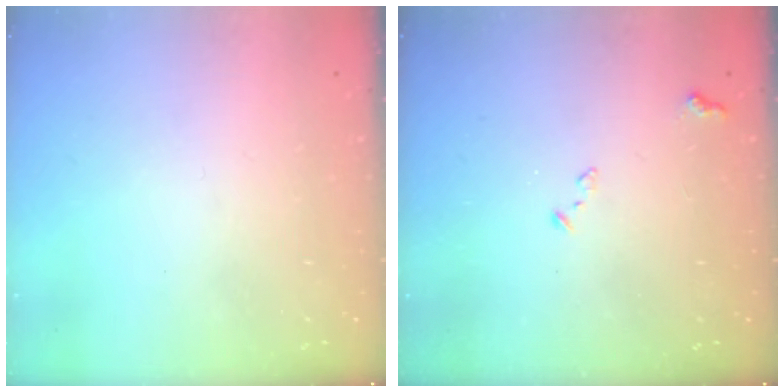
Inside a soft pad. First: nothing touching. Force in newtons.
{"total": 7.4, "press": 7.3, "slide": 1.0}